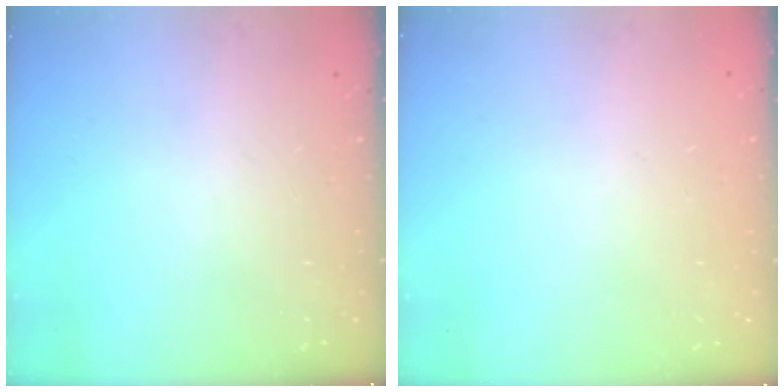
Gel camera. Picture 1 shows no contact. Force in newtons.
{"total": 0.0}